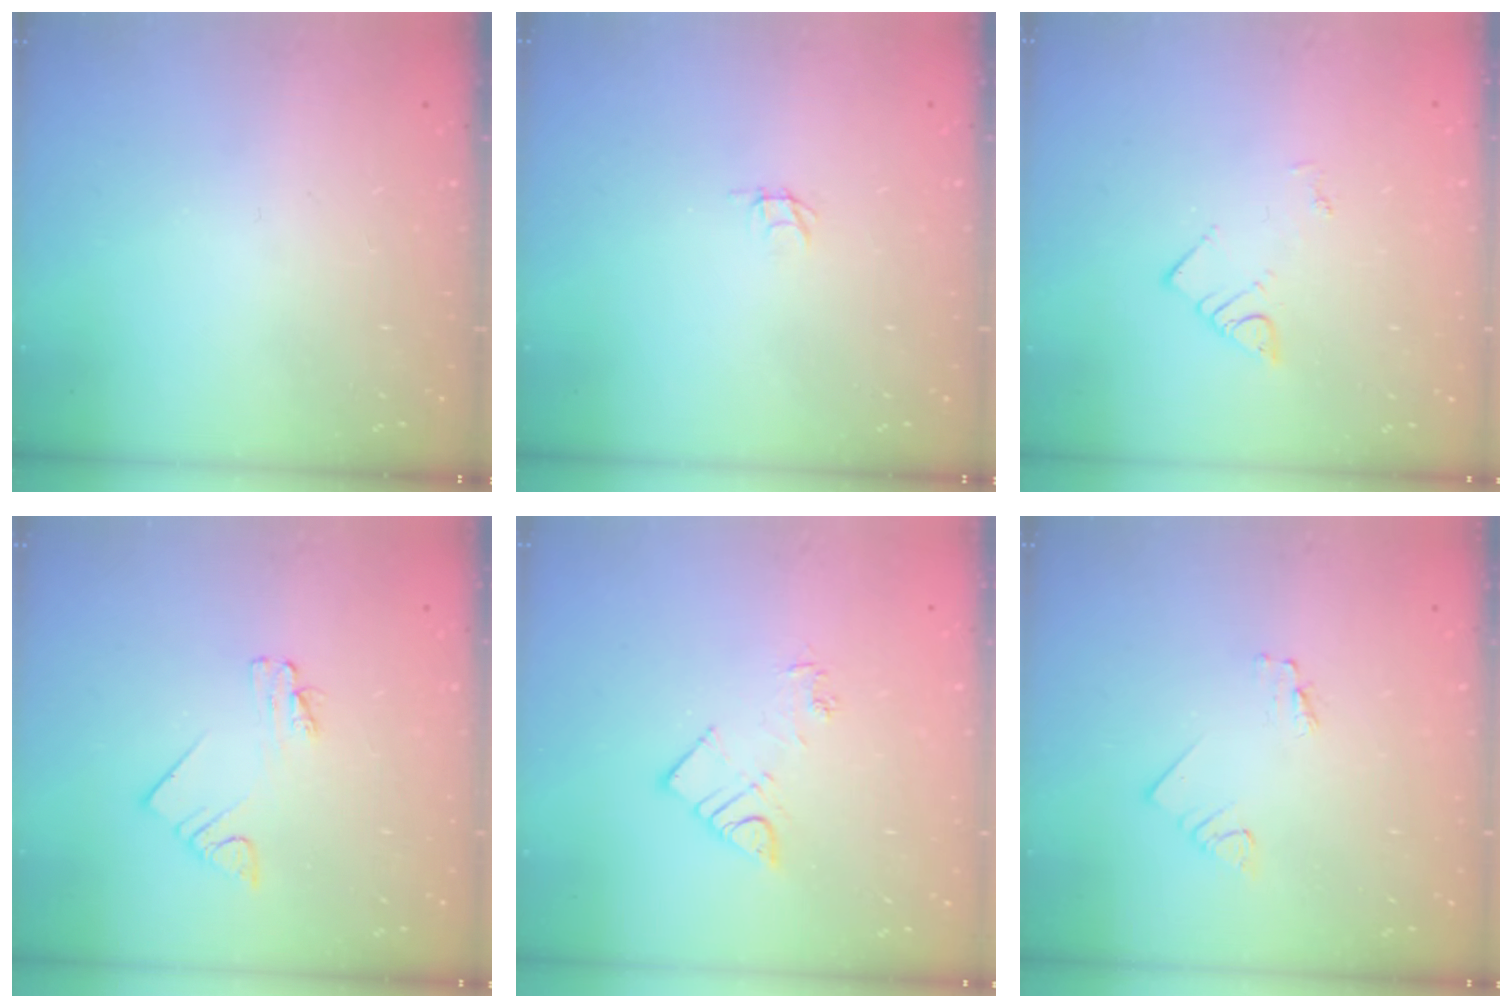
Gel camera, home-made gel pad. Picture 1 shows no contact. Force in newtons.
{"total": 1.8, "press": 1.8, "slide": 0.1}
{"total": 3.7, "press": 3.6, "slide": 0.6}
{"total": 1.9, "press": 1.9, "slide": 0.1}
{"total": 7.3, "press": 7.2, "slide": 0.7}
{"total": 1.2, "press": 1.2, "slide": 0.1}